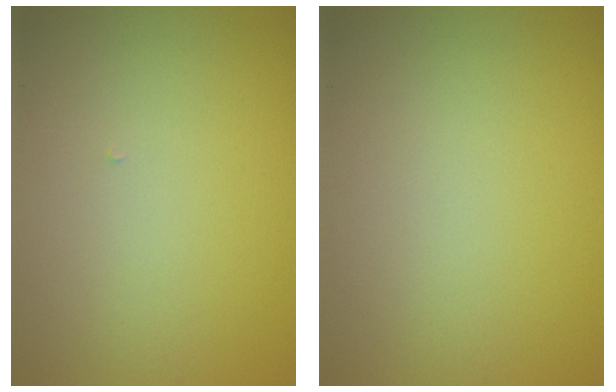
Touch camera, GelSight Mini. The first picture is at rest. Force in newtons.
{"total": 0.0}